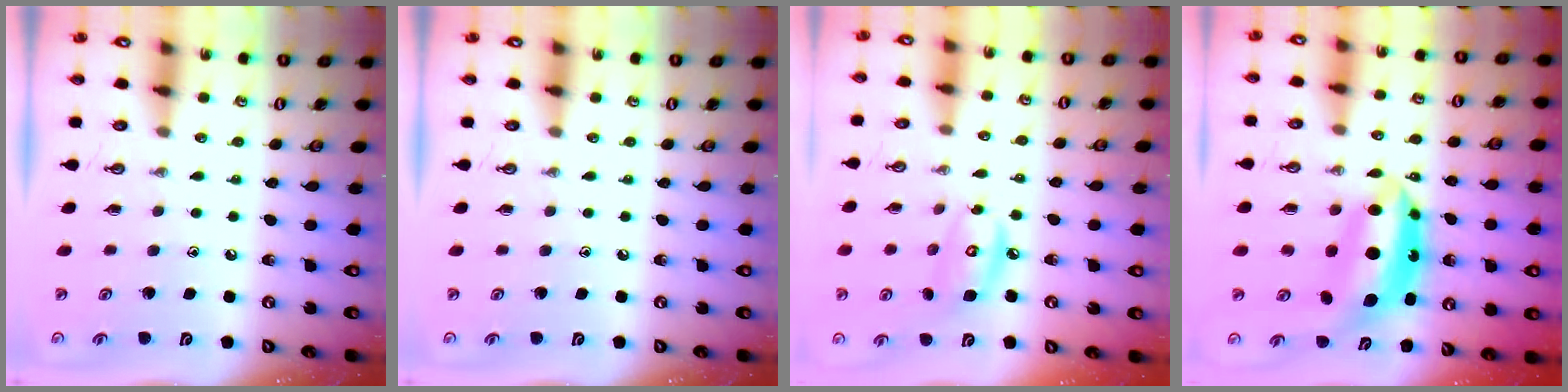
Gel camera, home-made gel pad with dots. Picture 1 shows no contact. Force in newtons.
{"total": 0.0}
{"total": 8.7, "press": 8.7, "slide": 0.8}
{"total": 10.1, "press": 10.0, "slide": 1.0}